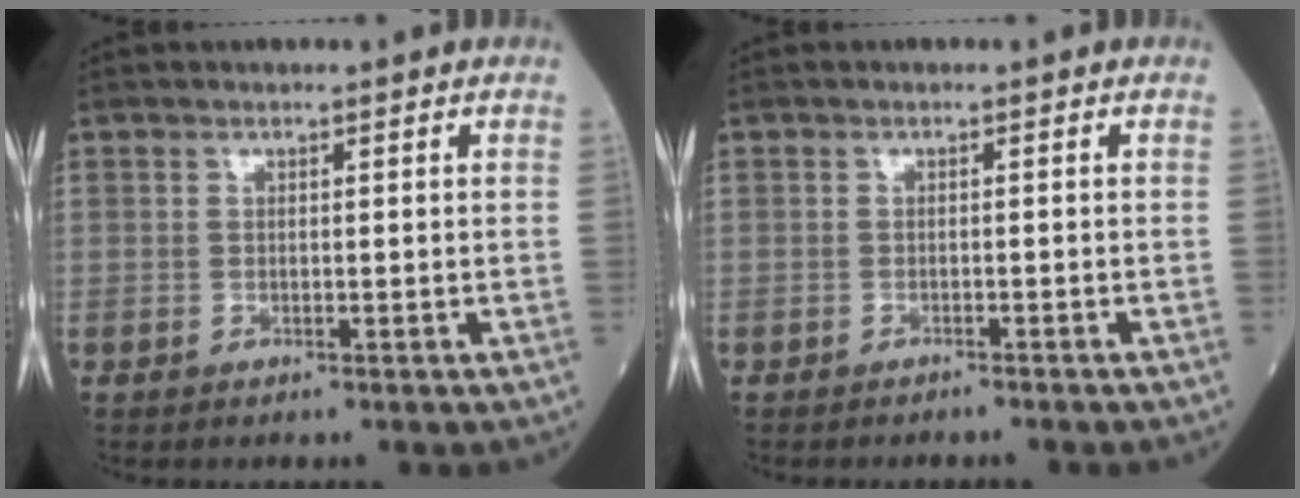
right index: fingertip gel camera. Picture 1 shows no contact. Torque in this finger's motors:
{"motor_torque": [-0.08, 0.01, 0.03, 0.00]}